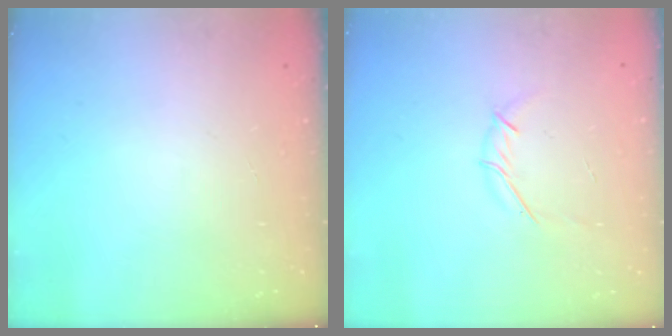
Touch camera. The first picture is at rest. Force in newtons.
{"total": 4.0, "press": 3.9, "slide": 1.0}